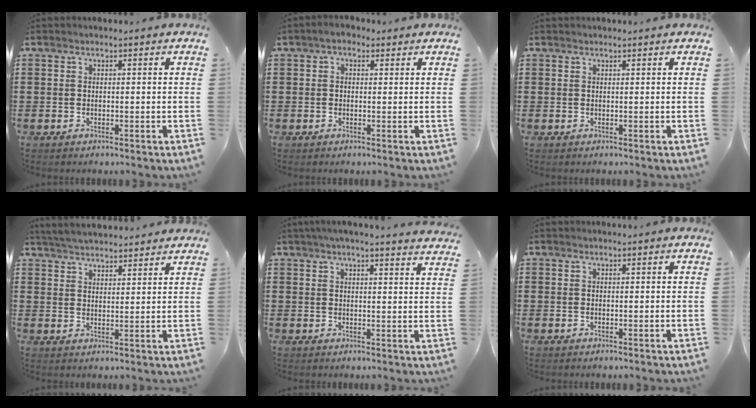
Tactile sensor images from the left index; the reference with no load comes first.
{"total": 1.5, "force": [0.6, 1.1, 0.9], "torque": [-0.021, 0.007, 0.010]}
{"total": 0.0}
{"total": 4.2, "force": [4.2, -0.1, 0.5], "torque": [-0.024, -0.014, 0.077]}
{"total": 3.7, "force": [3.4, -0.6, 1.3], "torque": [-0.036, -0.009, 0.059]}
{"total": 0.0}